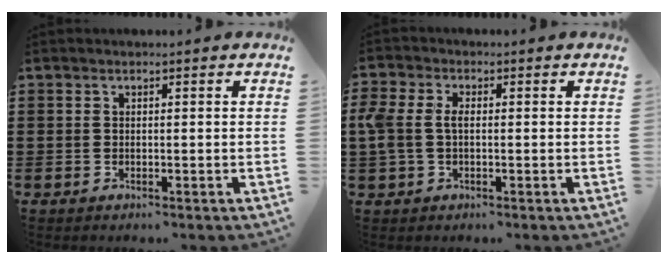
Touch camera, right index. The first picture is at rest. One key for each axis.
{"total": 3.7, "fx": 0.0, "fy": 2.3, "fz": 2.9, "tx": -0.083, "ty": 0.000, "tz": -0.008}